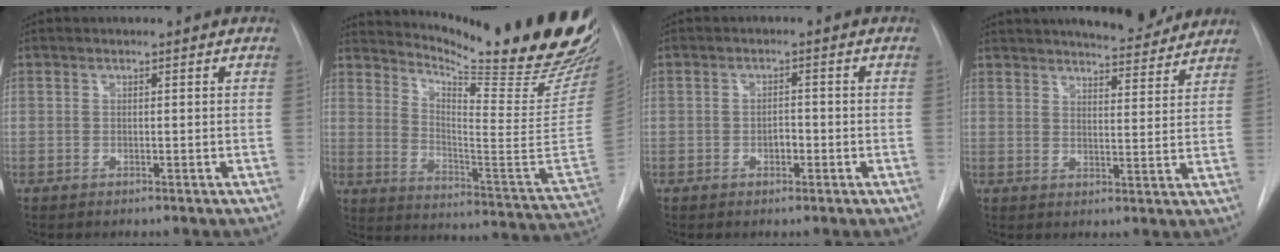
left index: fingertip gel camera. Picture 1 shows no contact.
{"total": 24.8, "force": [21.0, 0.4, 13.2], "torque": [-0.209, -0.116, 0.282]}
{"total": 1.7, "force": [-0.6, 0.9, 1.2], "torque": [-0.017, 0.004, -0.010]}
{"total": 11.3, "force": [10.4, 1.8, 4.1], "torque": [-0.054, -0.008, 0.132]}